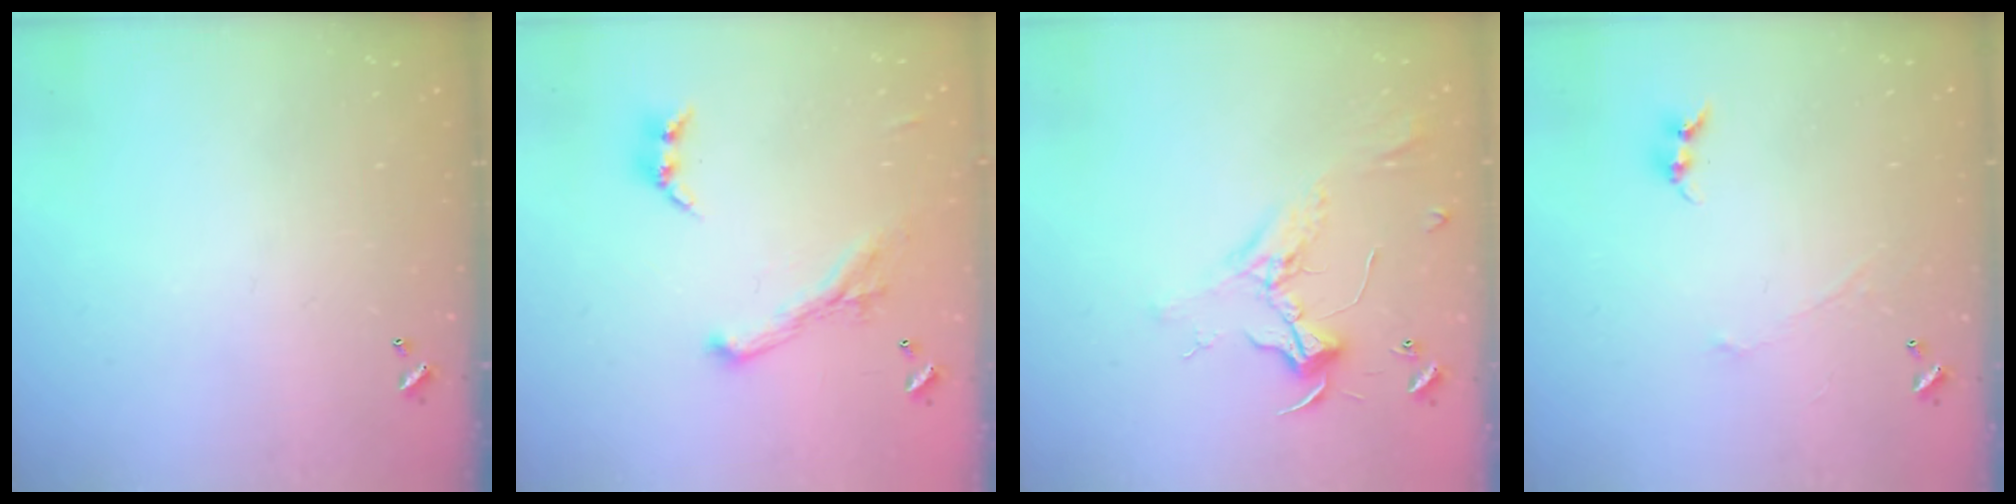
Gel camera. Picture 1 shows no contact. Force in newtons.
{"total": 2.1, "press": 1.7, "slide": 1.2}
{"total": 2.3, "press": 2.2, "slide": 0.6}
{"total": 1.3, "press": 1.2, "slide": 0.5}